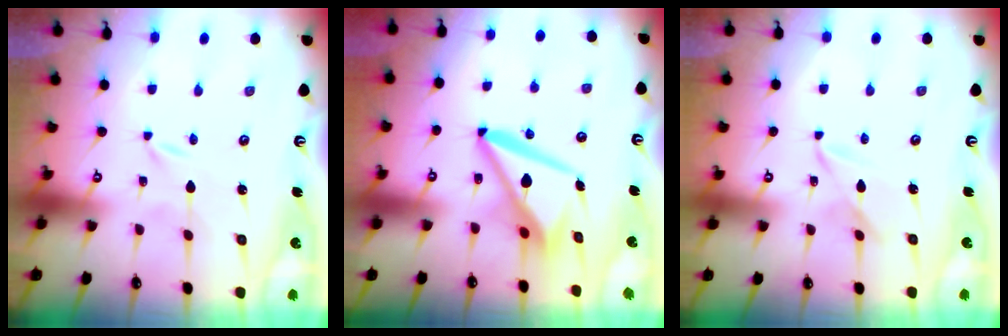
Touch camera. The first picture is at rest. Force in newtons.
{"total": 12.7, "press": 12.6, "slide": 1.6}
{"total": 6.0, "press": 5.9, "slide": 0.4}